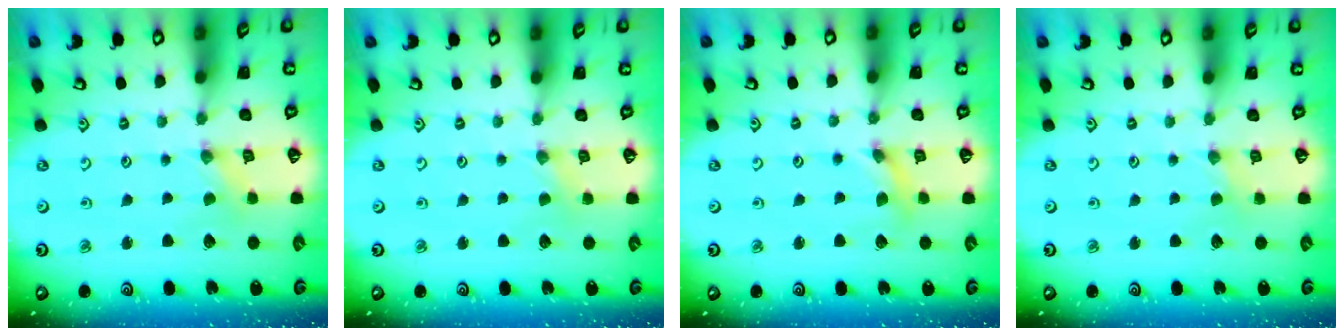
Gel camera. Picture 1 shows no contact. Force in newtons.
{"total": 1.8, "press": 1.7, "slide": 0.4}
{"total": 2.7, "press": 2.7, "slide": 0.2}
{"total": 1.2, "press": 1.2, "slide": 0.3}